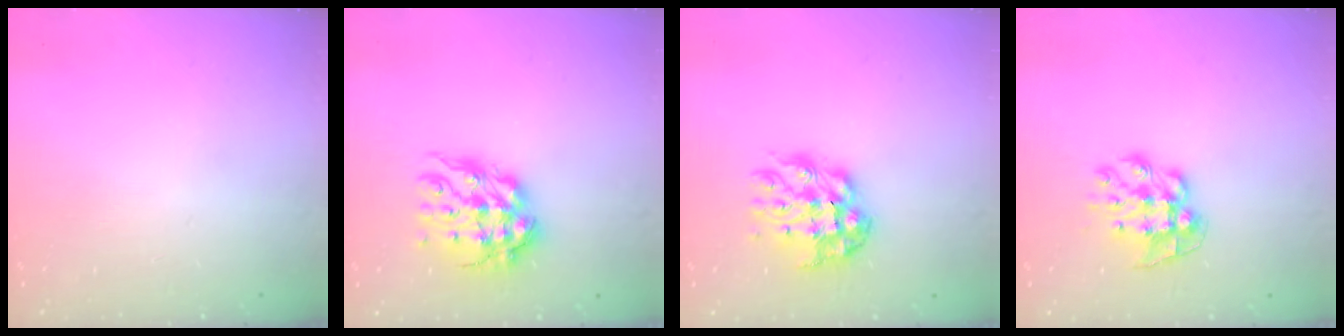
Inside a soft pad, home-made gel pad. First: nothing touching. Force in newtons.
{"total": 10.9, "press": 10.8, "slide": 1.4}
{"total": 12.2, "press": 12.2, "slide": 1.1}
{"total": 9.6, "press": 9.6, "slide": 0.6}